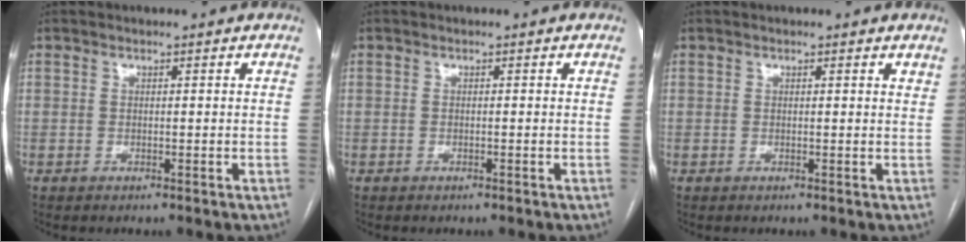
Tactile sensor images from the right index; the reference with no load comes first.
{"total": 0.0}
{"total": 1.2, "force": [1.1, 0.2, 0.4], "torque": [-0.007, -0.002, 0.005]}